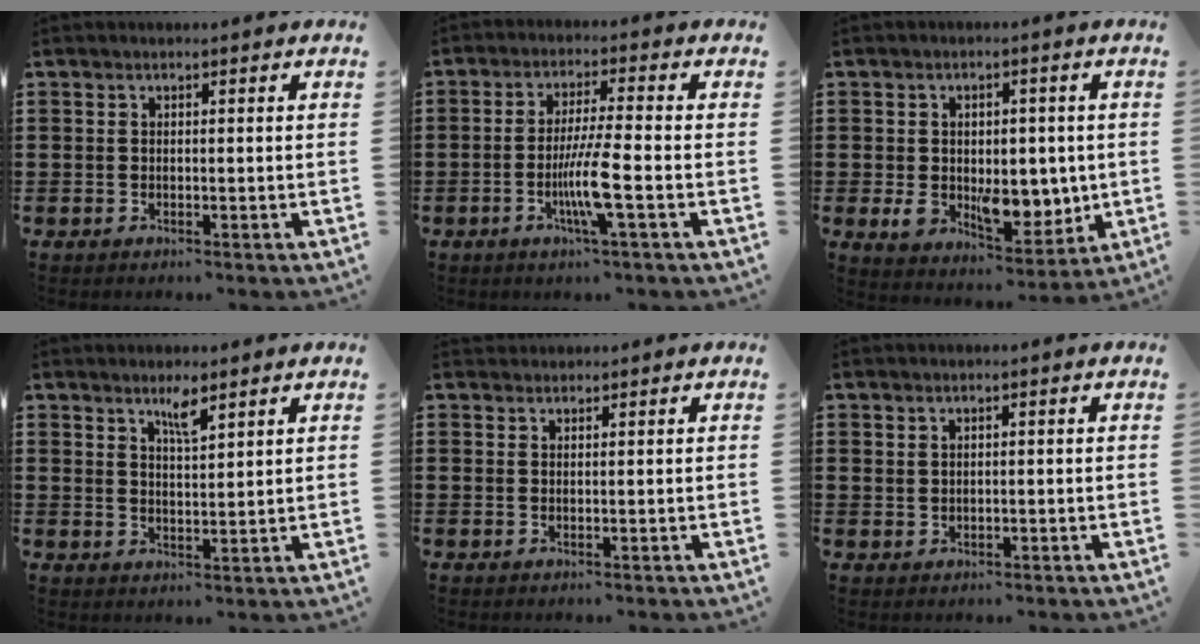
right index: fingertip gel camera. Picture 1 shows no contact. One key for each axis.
{"total": 7.2, "fx": -2.2, "fy": 0.2, "fz": 6.8, "tx": -0.134, "ty": -0.016, "tz": -0.045}
{"total": 8.8, "fx": -0.9, "fy": 6.0, "fz": 6.3, "tx": -0.105, "ty": 0.003, "tz": -0.012}
{"total": 3.5, "fx": 2.6, "fy": 0.6, "fz": 2.3, "tx": -0.043, "ty": 0.000, "tz": 0.044}
{"total": 1.1, "fx": 1.0, "fy": 0.4, "fz": -0.2, "tx": 0.005, "ty": 0.003, "tz": 0.019}
{"total": 1.0, "fx": 0.8, "fy": 0.5, "fz": 0.3, "tx": -0.007, "ty": 0.003, "tz": 0.015}